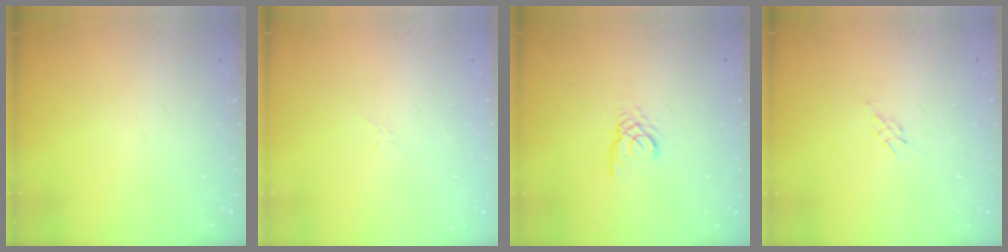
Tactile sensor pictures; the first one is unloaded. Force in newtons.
{"total": 2.1, "press": 2.0, "slide": 0.6}
{"total": 2.4, "press": 2.4, "slide": 0.1}
{"total": 4.8, "press": 4.8, "slide": 0.7}